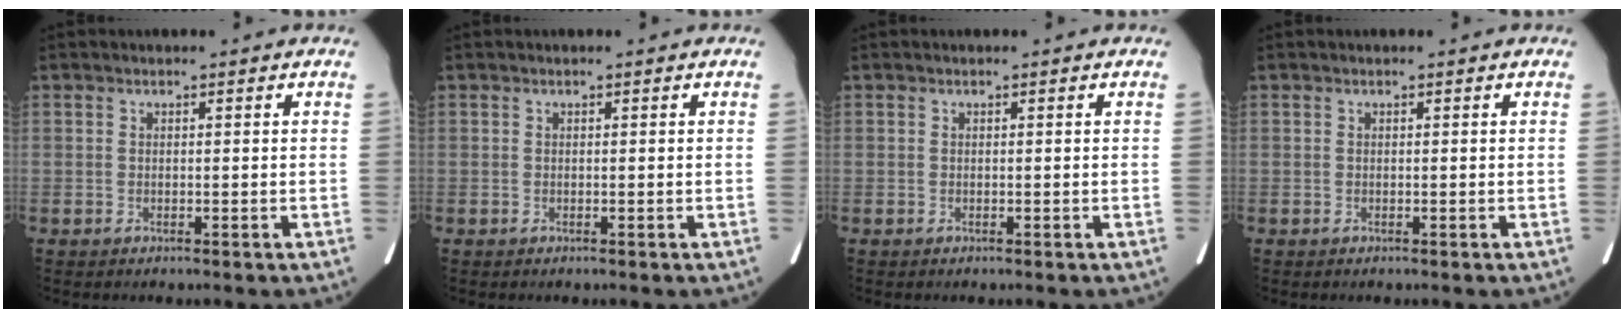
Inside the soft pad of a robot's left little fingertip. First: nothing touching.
{"total": 0.0}
{"total": 0.0}
{"total": 0.0}